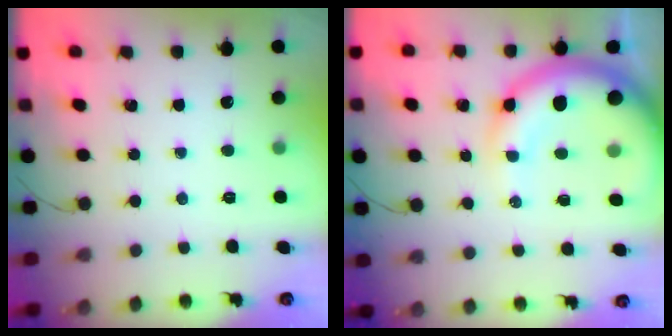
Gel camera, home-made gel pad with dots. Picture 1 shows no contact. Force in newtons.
{"total": 14.0, "press": 13.6, "slide": 3.6}